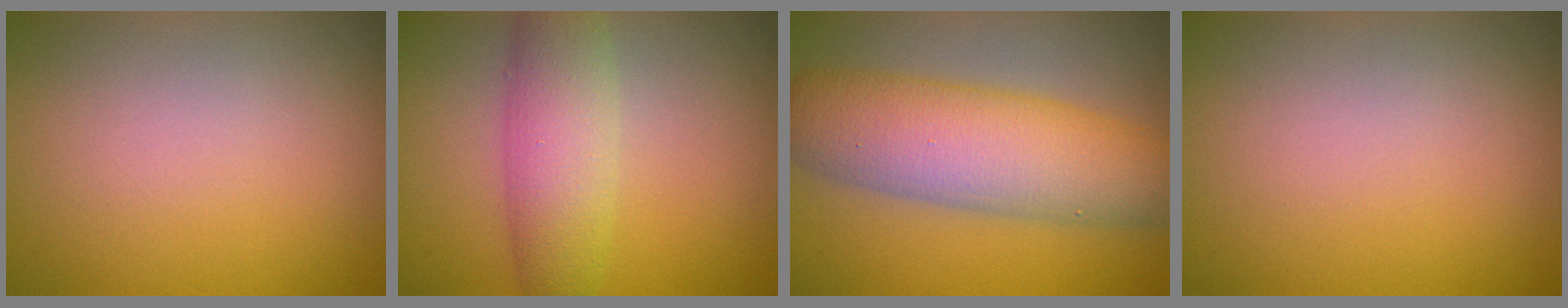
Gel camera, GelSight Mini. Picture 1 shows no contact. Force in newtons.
{"total": 5.2, "press": 5.2, "slide": 0.1}
{"total": 9.1, "press": 9.1, "slide": 0.1}
{"total": 0.0}